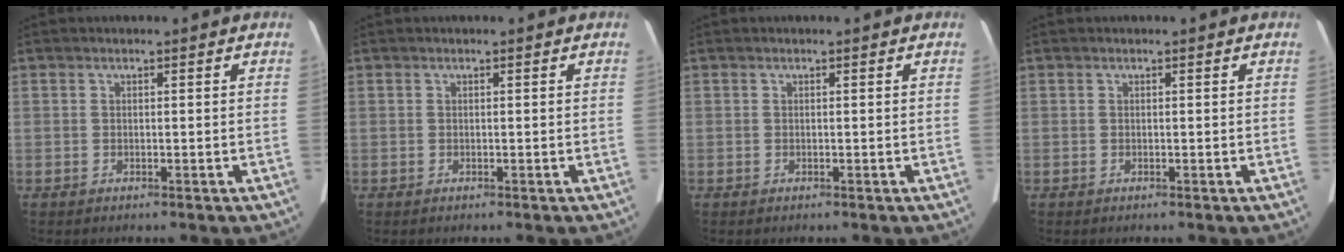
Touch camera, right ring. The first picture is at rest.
{"total": 0.0}
{"total": 0.0}
{"total": 0.0}